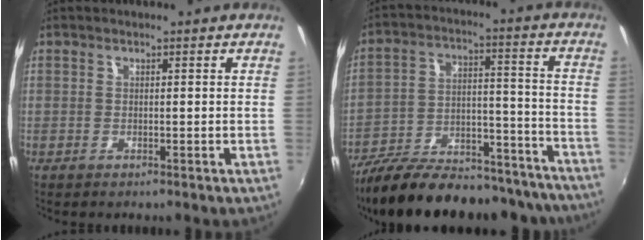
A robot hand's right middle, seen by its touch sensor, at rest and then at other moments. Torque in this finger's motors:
{"motor_torque": [1.09, -1.05, 0.29, 0.11]}